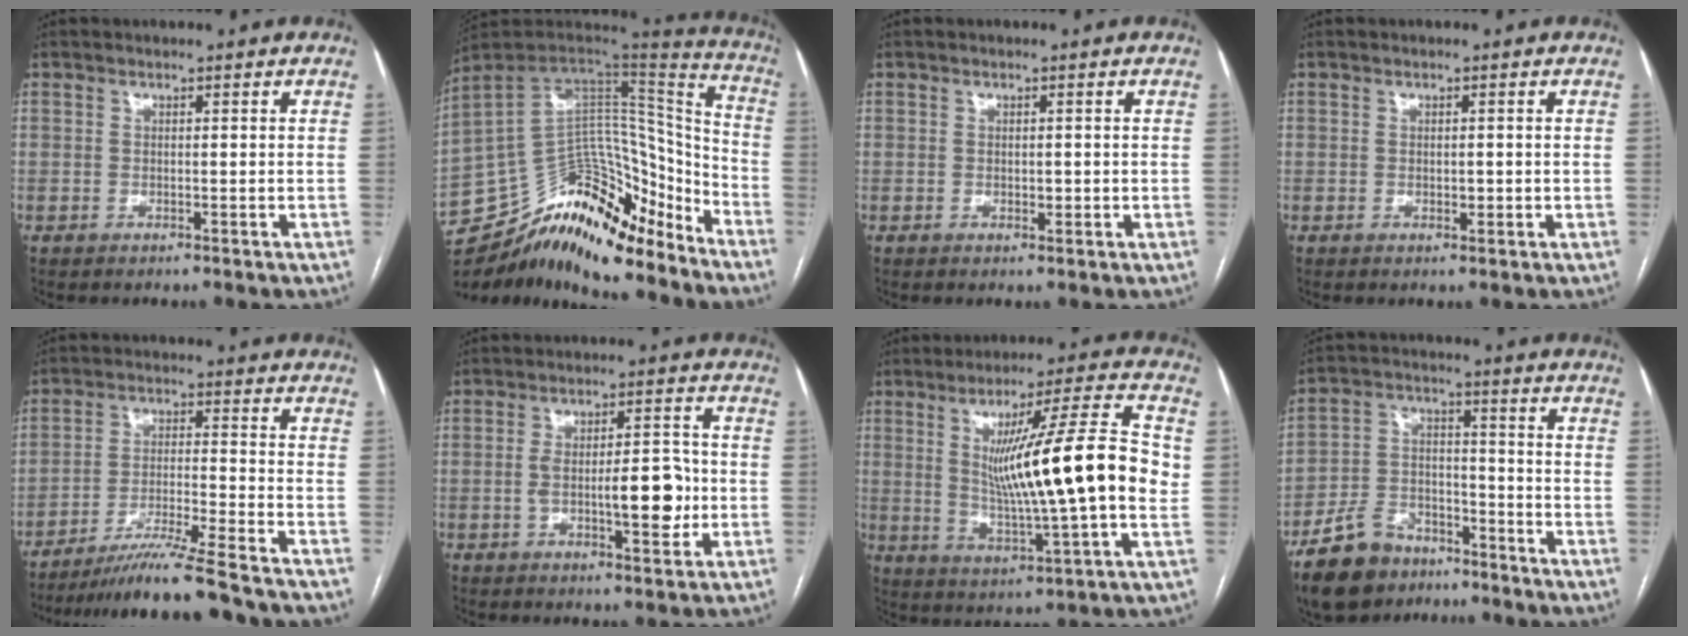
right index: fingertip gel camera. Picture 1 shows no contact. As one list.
[{"total": 25.4, "force": [-20.5, 9.6, 11.6], "torque": [-0.194, 0.045, -0.318]}, {"total": 1.2, "force": [-0.1, 0.7, 0.9], "torque": [-0.008, 0.000, 0.002]}, {"total": 1.2, "force": [-0.1, 0.8, 0.9], "torque": [-0.009, 0.000, 0.002]}, {"total": 12.4, "force": [-10.7, -1.6, 6.0], "torque": [-0.089, -0.024, -0.178]}, {"total": 9.1, "force": [-1.4, 2.7, 8.6], "torque": [-0.133, 0.015, -0.018]}, {"total": 18.5, "force": [1.6, -0.2, 18.4], "torque": [-0.296, -0.003, 0.020]}, {"total": 11.6, "force": [-8.4, 6.4, 4.6], "torque": [-0.106, 0.007, -0.149]}]